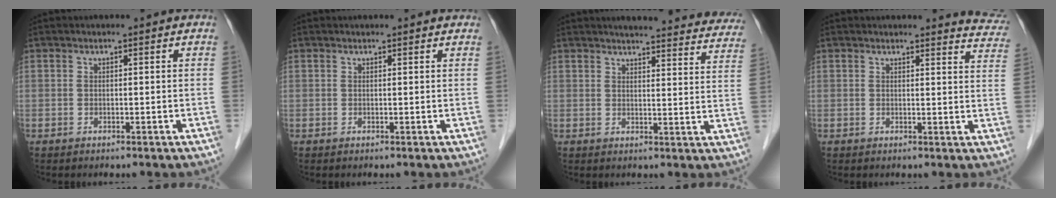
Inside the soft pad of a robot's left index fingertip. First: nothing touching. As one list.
[{"total": 2.0, "force": [1.9, 0.3, 0.4], "torque": [-0.012, 0.013, 0.017]}, {"total": 24.0, "force": [22.5, 3.5, 7.4], "torque": [-0.084, -0.054, 0.245]}, {"total": 7.0, "force": [6.9, 1.0, 0.4], "torque": [0.020, -0.036, 0.041]}]